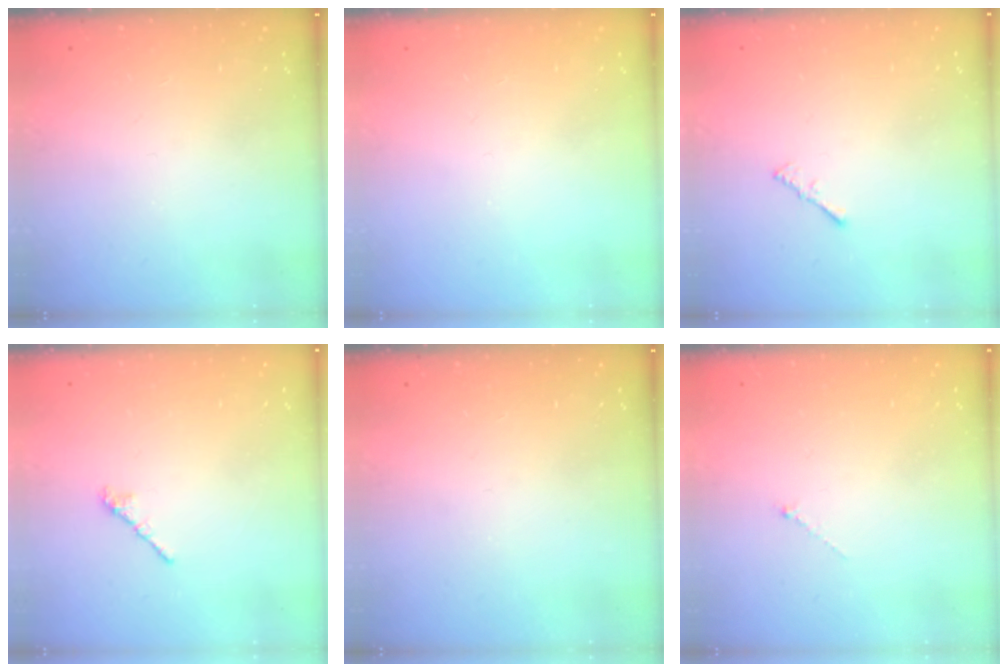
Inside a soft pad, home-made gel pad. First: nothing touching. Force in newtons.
{"total": 0.0}
{"total": 0.7, "press": 0.6, "slide": 0.3}
{"total": 2.4, "press": 2.3, "slide": 0.7}
{"total": 0.0}
{"total": 0.0}